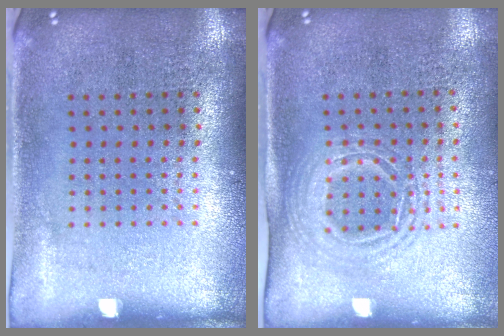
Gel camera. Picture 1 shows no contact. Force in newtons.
{"total": 1.5, "press": 1.3, "slide": 0.8}